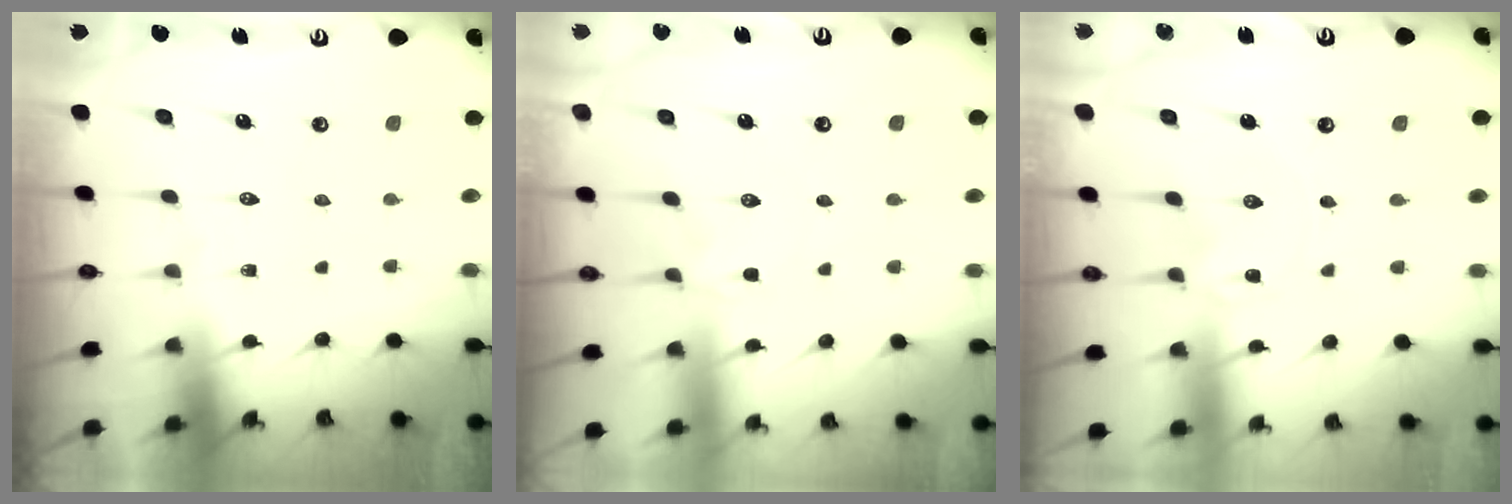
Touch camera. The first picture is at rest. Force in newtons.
{"total": 1.7, "press": 1.6, "slide": 0.5}
{"total": 0.0}